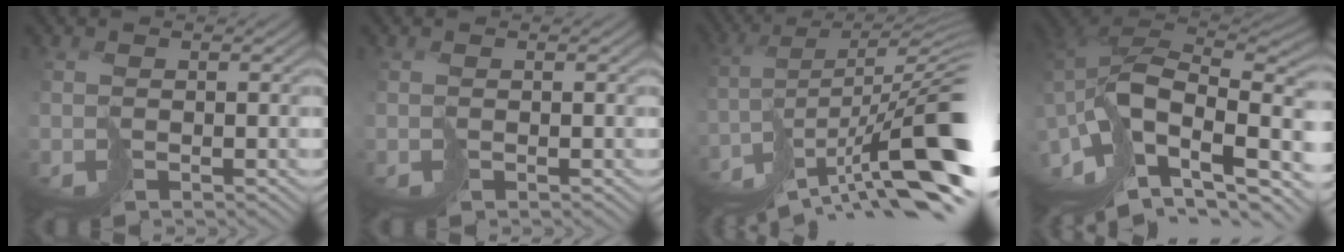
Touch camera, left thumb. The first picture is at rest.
{"total": 0.0}
{"total": 15.4, "force": [-8.7, 2.4, 12.5], "torque": [-0.185, 0.012, -0.156]}
{"total": 15.6, "force": [-6.9, 8.3, 11.3], "torque": [-0.256, 0.001, -0.122]}